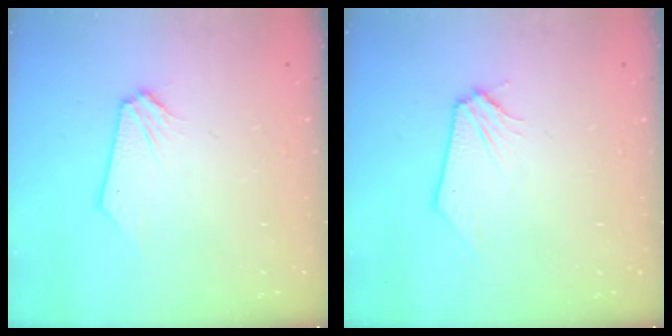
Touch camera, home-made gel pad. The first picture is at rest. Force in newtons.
{"total": 0.0}